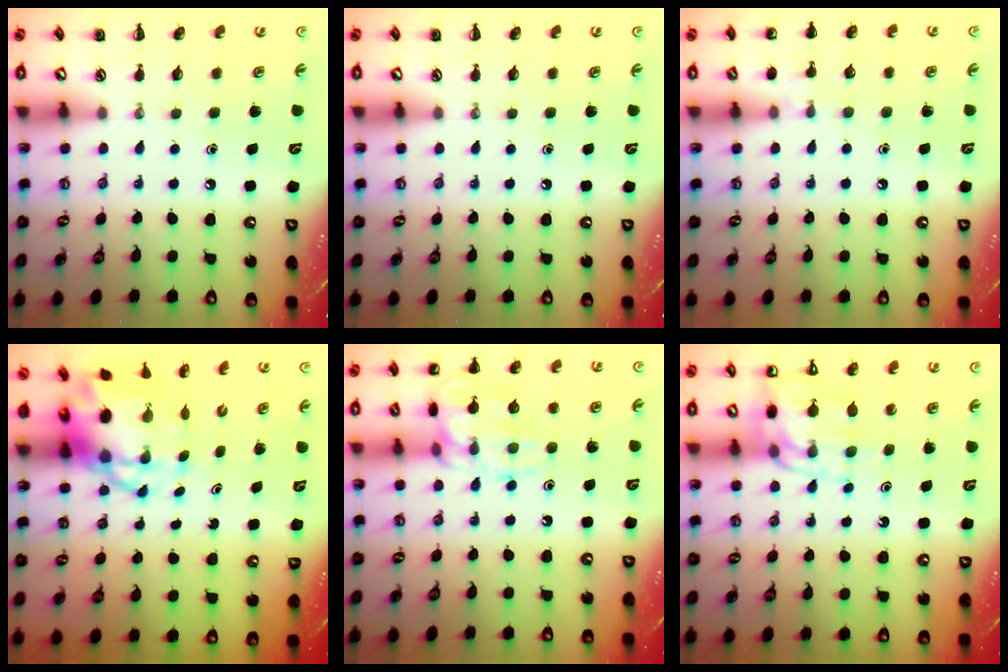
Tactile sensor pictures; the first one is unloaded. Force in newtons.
{"total": 0.0}
{"total": 6.0, "press": 5.7, "slide": 2.0}
{"total": 7.3, "press": 7.0, "slide": 1.9}
{"total": 14.7, "press": 14.7, "slide": 0.4}
{"total": 11.0, "press": 10.6, "slide": 3.0}